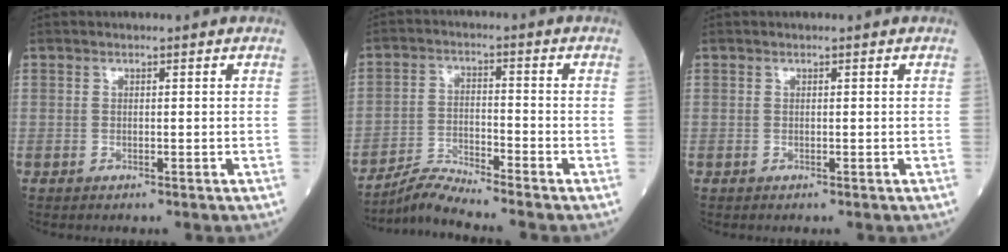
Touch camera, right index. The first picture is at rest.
{"total": 5.4, "force": [-5.2, -1.5, 0.3], "torque": [-0.016, -0.015, -0.101]}
{"total": 0.0}